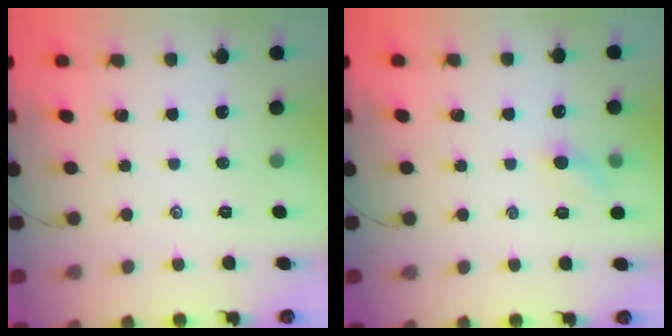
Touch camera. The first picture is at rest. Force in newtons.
{"total": 4.4, "press": 4.3, "slide": 1.0}